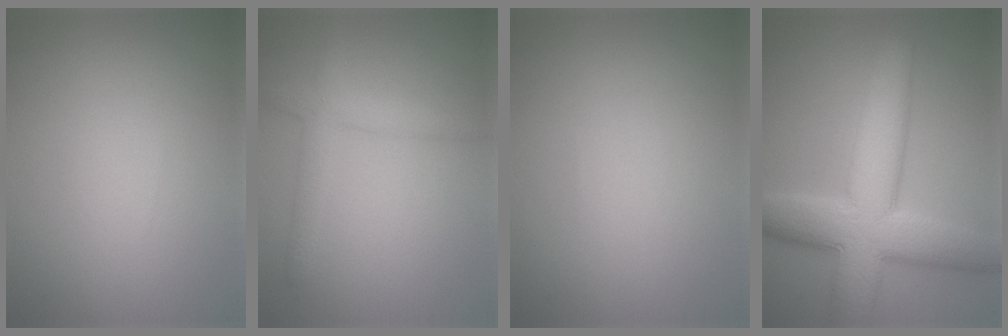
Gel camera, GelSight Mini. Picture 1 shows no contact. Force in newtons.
{"total": 2.8, "press": 2.8, "slide": 0.2}
{"total": 0.0}
{"total": 10.7, "press": 10.7, "slide": 0.3}